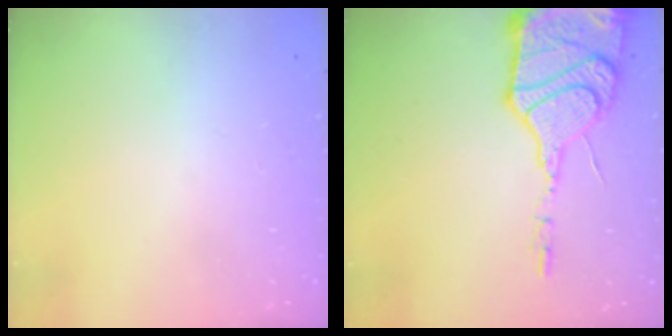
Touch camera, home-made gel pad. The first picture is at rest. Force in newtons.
{"total": 20.3, "press": 20.1, "slide": 2.1}